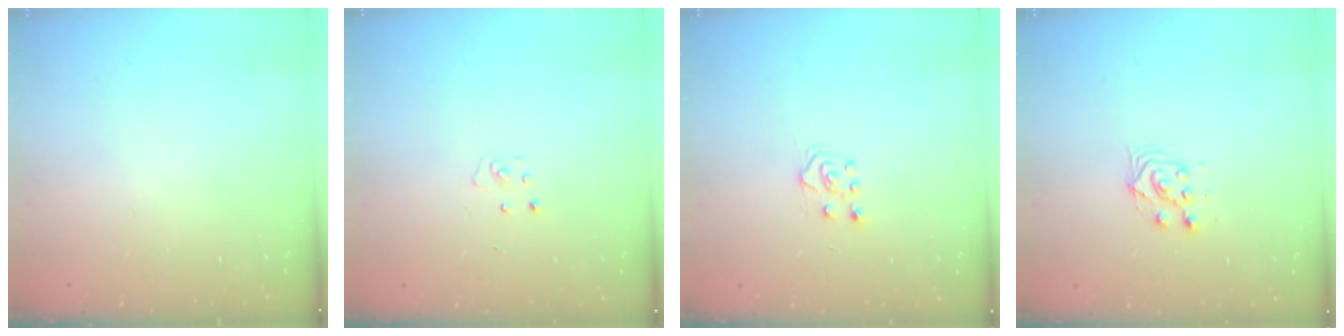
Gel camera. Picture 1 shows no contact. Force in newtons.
{"total": 2.6, "press": 2.6, "slide": 0.2}
{"total": 4.8, "press": 4.7, "slide": 0.7}
{"total": 7.0, "press": 7.0, "slide": 0.7}